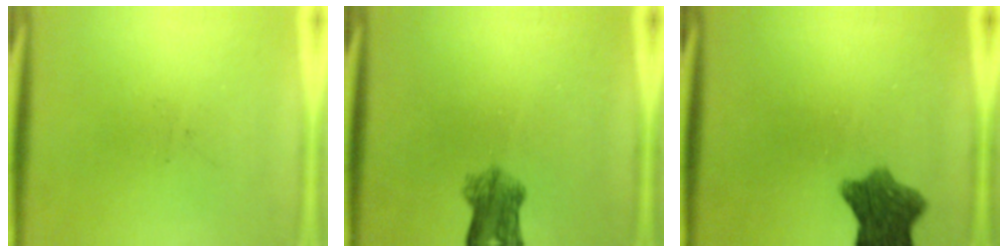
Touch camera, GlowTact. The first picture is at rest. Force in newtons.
{"total": 5.0}
{"total": 8.2}